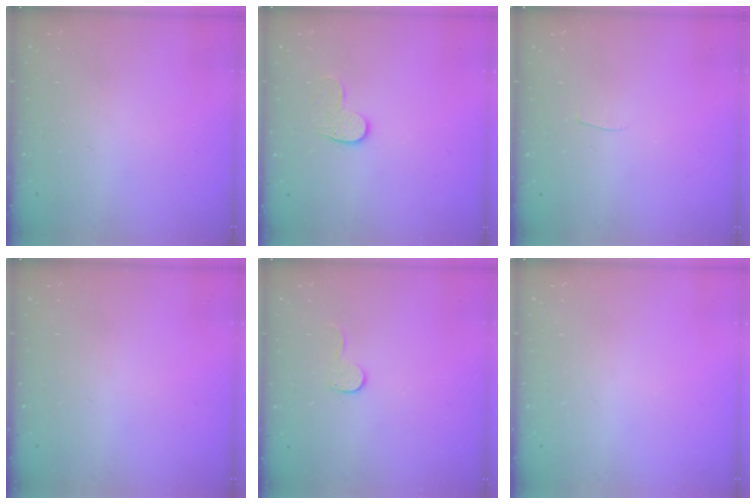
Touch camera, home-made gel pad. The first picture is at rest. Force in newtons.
{"total": 7.0, "press": 6.9, "slide": 0.6}
{"total": 2.0, "press": 2.0, "slide": 0.2}
{"total": 0.0}
{"total": 6.0, "press": 5.9, "slide": 0.5}
{"total": 0.0}